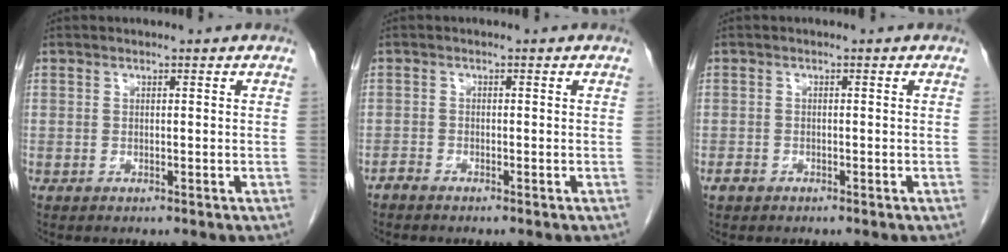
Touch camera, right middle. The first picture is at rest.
{"total": 0.9, "force": [-0.9, 0.1, 0.2], "torque": [-0.007, 0.000, -0.018]}
{"total": 1.0, "force": [-0.7, 0.7, 0.4], "torque": [-0.011, 0.002, -0.013]}